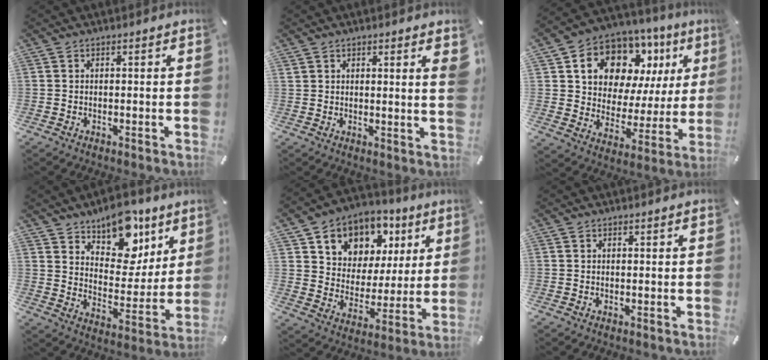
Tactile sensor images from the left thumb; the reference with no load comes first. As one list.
[{"total": 2.4, "force": [1.5, 0.4, 1.8], "torque": [-0.024, -0.006, 0.023]}, {"total": 12.7, "force": [7.8, 8.8, 4.7], "torque": [-0.090, -0.060, 0.144]}, {"total": 14.6, "force": [11.0, 8.3, 4.9], "torque": [-0.060, -0.093, 0.199]}, {"total": 10.1, "force": [5.6, 8.2, 1.4], "torque": [-0.037, -0.050, 0.105]}, {"total": 0.0}]